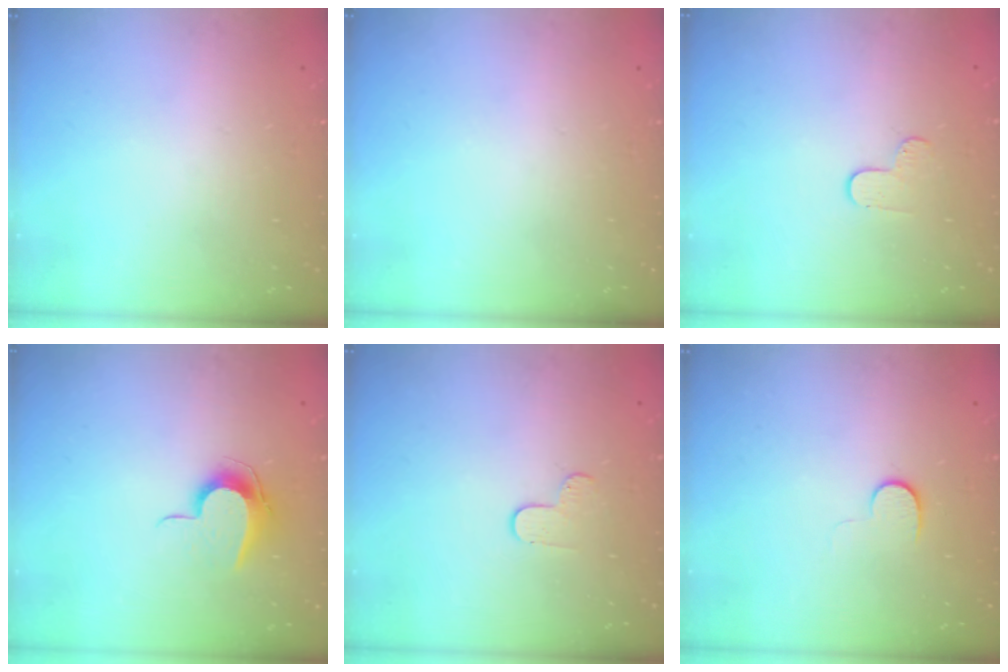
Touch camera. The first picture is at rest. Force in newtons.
{"total": 0.0}
{"total": 4.0, "press": 3.9, "slide": 0.4}
{"total": 9.2, "press": 9.2, "slide": 0.8}
{"total": 4.0, "press": 3.9, "slide": 0.4}
{"total": 6.8, "press": 6.7, "slide": 1.0}